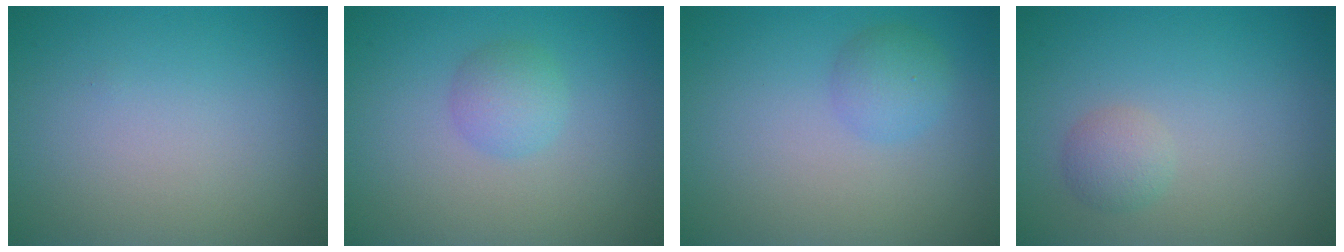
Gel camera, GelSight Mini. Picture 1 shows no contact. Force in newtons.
{"total": 2.1, "press": 2.1, "slide": 0.0}
{"total": 2.0, "press": 2.0, "slide": 0.1}
{"total": 1.6, "press": 1.6, "slide": 0.1}